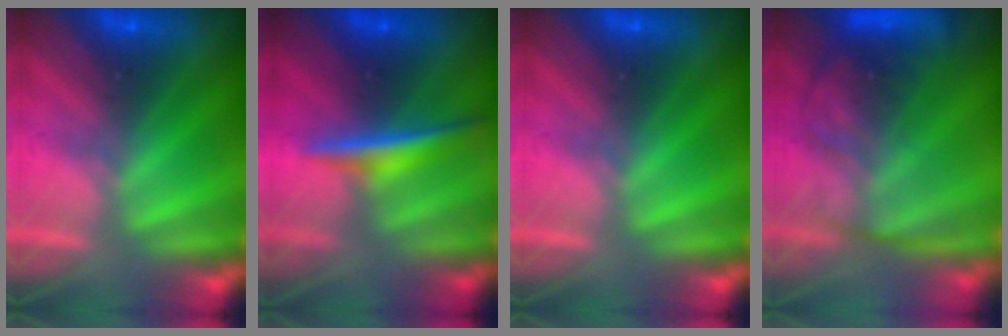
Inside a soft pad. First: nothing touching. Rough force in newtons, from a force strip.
{"total": 4.0}
{"total": 0.0}
{"total": 8.0}